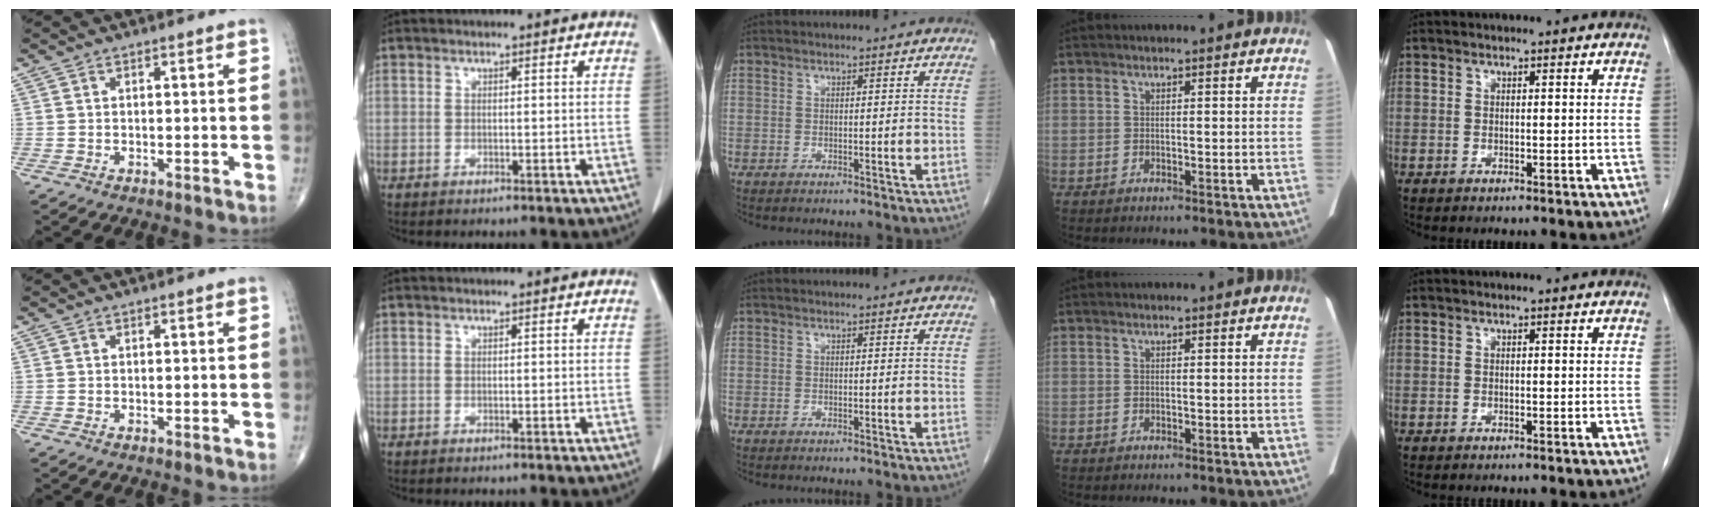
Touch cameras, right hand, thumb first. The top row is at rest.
{}